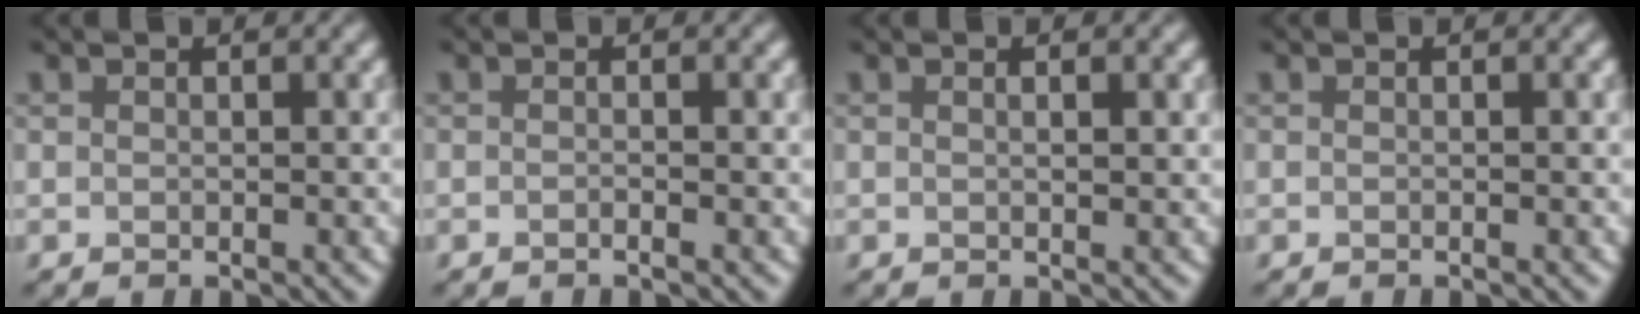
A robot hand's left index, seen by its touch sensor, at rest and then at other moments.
{"total": 0.7, "force": [-0.5, -0.1, 0.4], "torque": [-0.007, -0.002, -0.013]}
{"total": 1.2, "force": [0.4, 0.2, 1.1], "torque": [-0.013, 0.003, 0.003]}
{"total": 0.0}